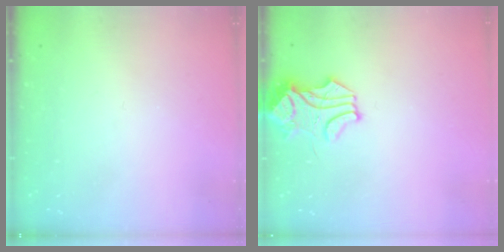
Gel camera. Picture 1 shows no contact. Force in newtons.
{"total": 1.7, "press": 1.5, "slide": 0.8}